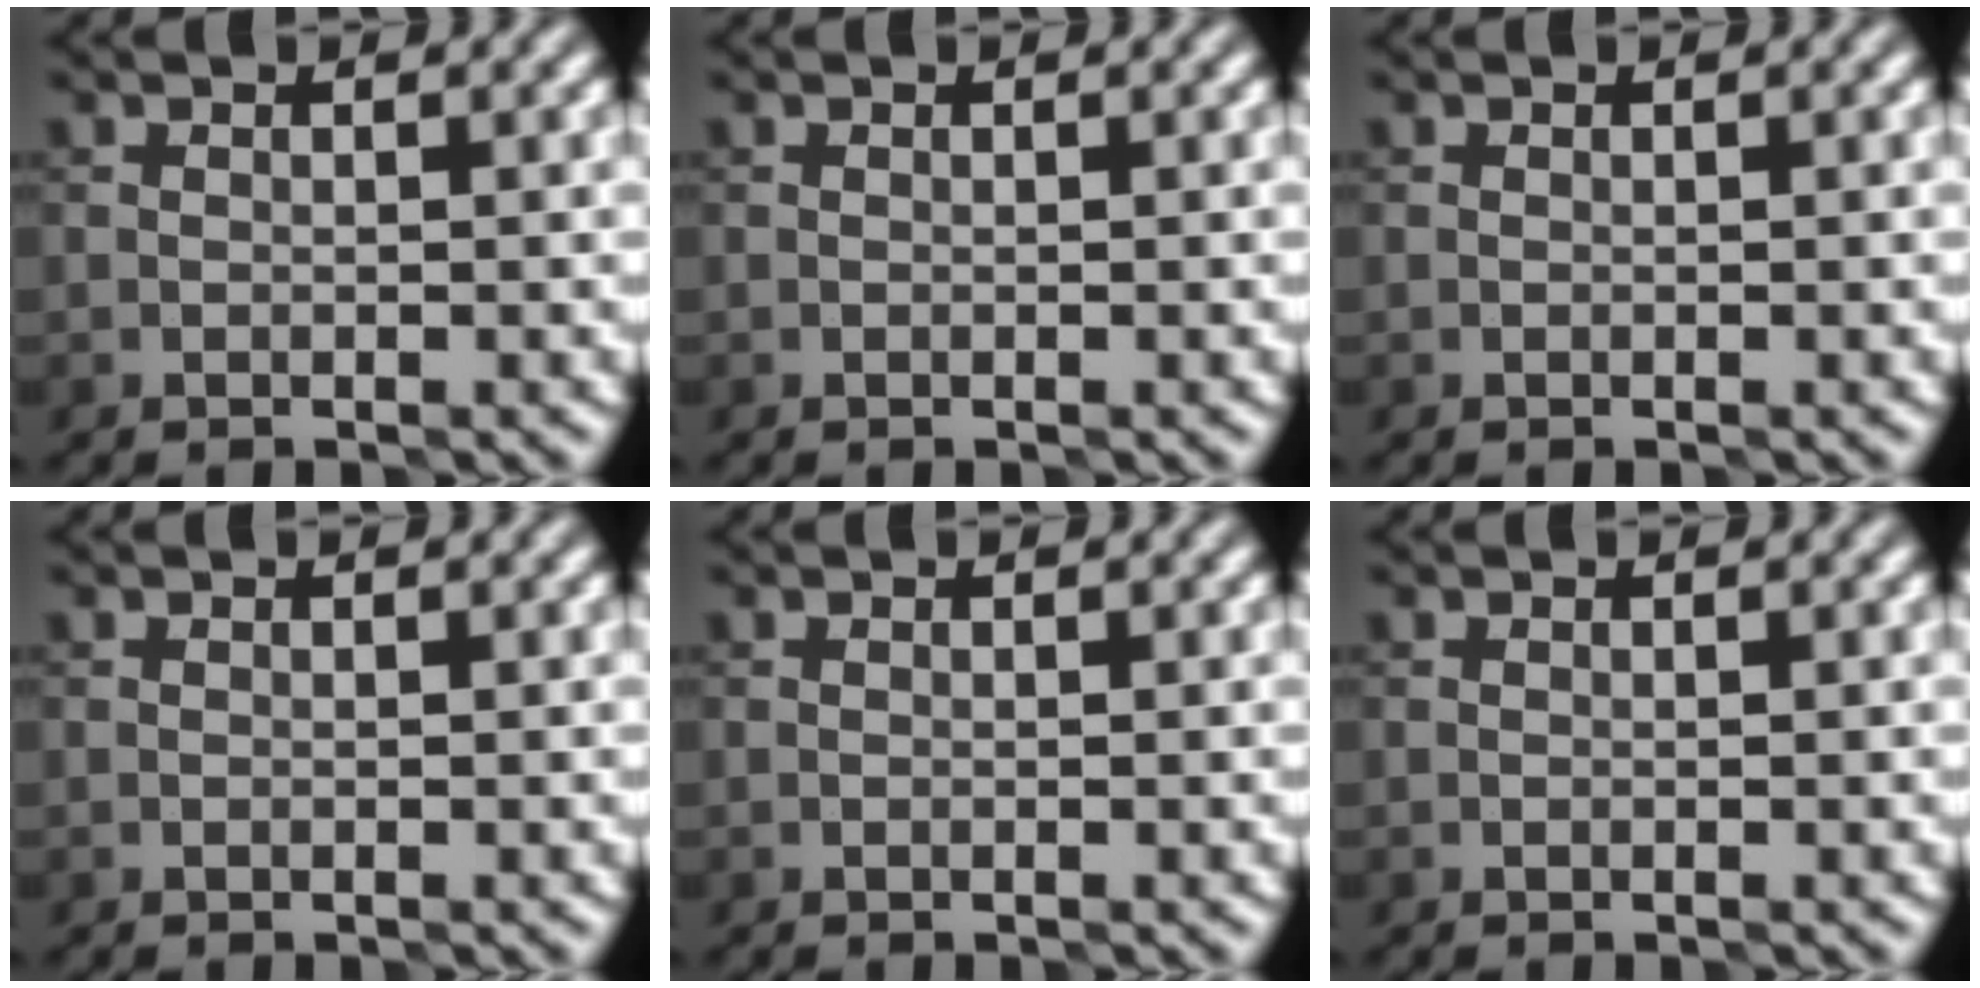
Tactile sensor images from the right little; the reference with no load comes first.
{"total": 0.0}
{"total": 0.0}
{"total": 0.0}
{"total": 0.0}
{"total": 0.0}